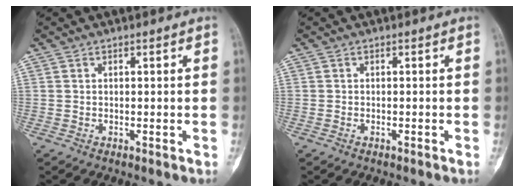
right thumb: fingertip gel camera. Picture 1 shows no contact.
{"total": 0.0}